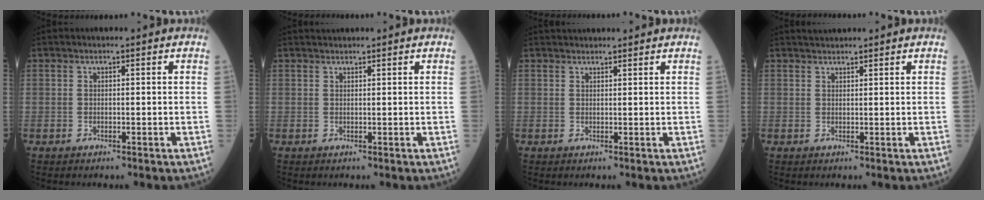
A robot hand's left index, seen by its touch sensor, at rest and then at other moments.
{"total": 1.0, "force": [1.0, 0.0, 0.2], "torque": [-0.006, 0.016, 0.023]}
{"total": 4.0, "force": [3.9, 0.5, 1.1], "torque": [-0.010, 0.033, 0.054]}
{"total": 1.8, "force": [1.8, 0.1, 0.4], "torque": [-0.010, 0.020, 0.034]}